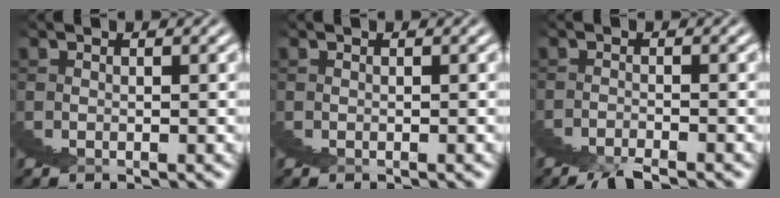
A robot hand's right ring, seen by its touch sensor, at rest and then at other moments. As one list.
[{"total": 0.0}, {"total": 1.8, "force": [-0.2, -1.8, -0.2], "torque": [0.018, 0.022, -0.014]}]